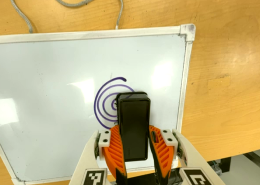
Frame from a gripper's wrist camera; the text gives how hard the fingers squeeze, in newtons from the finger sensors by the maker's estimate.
{"total": 10.8, "left": 10.1, "right": 11.4}